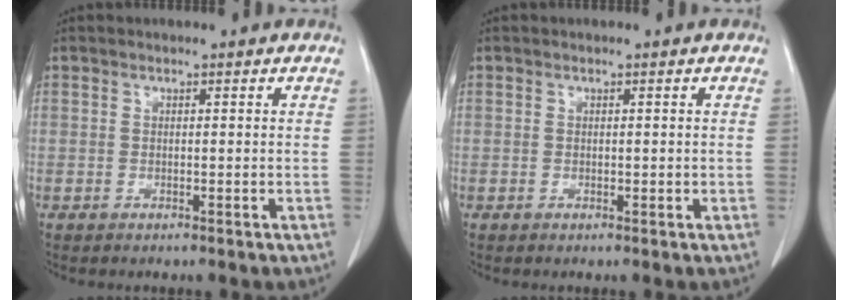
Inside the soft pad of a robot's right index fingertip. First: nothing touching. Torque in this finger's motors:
{"motor_torque": [-0.18, 0.33, -0.08, 0.00]}